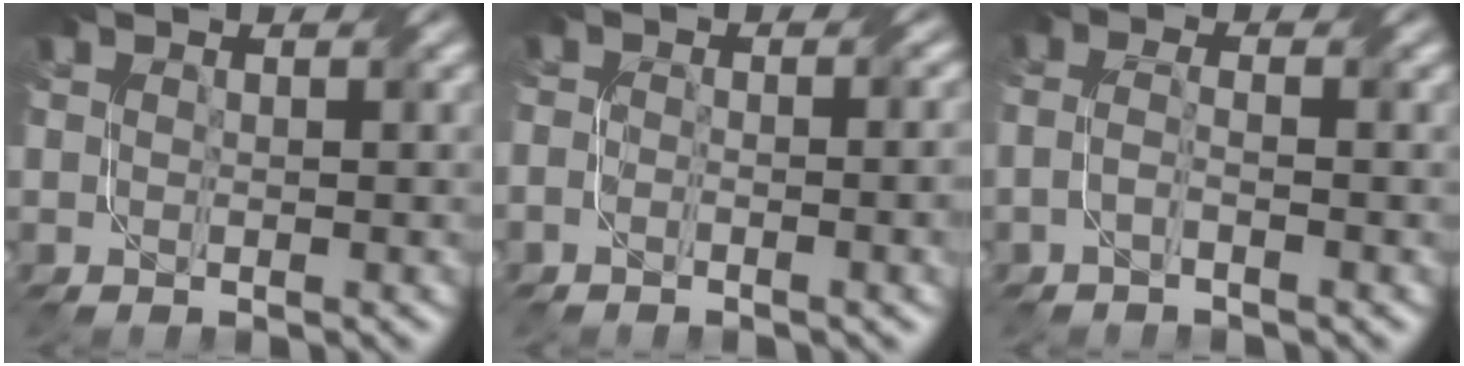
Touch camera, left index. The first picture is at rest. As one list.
[{"total": 5.1, "force": [-2.0, 2.4, 4.1], "torque": [-0.040, 0.000, -0.027]}, {"total": 1.1, "force": [-0.7, 0.2, 0.8], "torque": [-0.022, 0.004, -0.021]}]